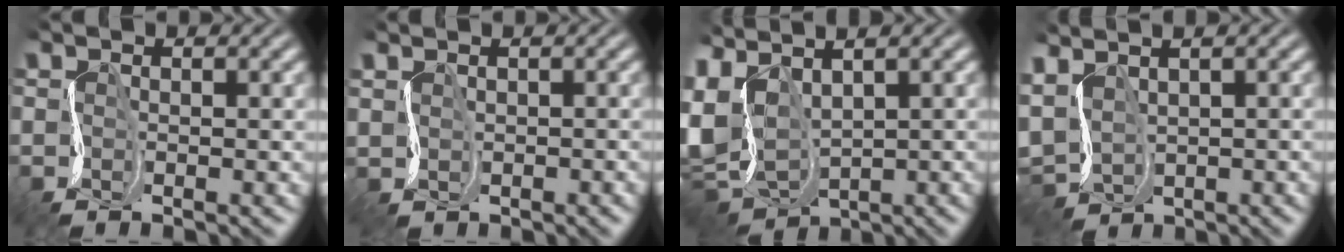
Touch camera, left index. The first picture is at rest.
{"total": 0.9, "force": [0.2, 0.7, -0.5], "torque": [0.011, 0.000, 0.014]}
{"total": 8.4, "force": [0.3, 5.4, 6.3], "torque": [-0.170, -0.005, 0.024]}
{"total": 4.1, "force": [1.4, 3.0, 2.5], "torque": [-0.071, 0.005, 0.043]}